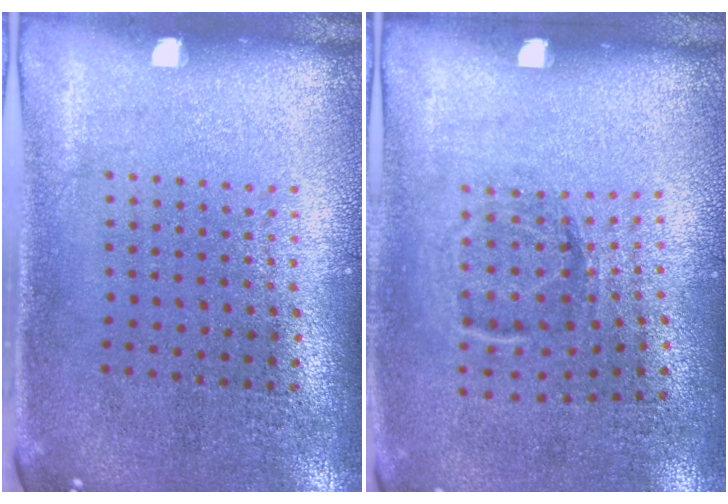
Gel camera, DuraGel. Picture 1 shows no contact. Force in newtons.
{"total": 1.2, "press": 0.8, "slide": 0.8}